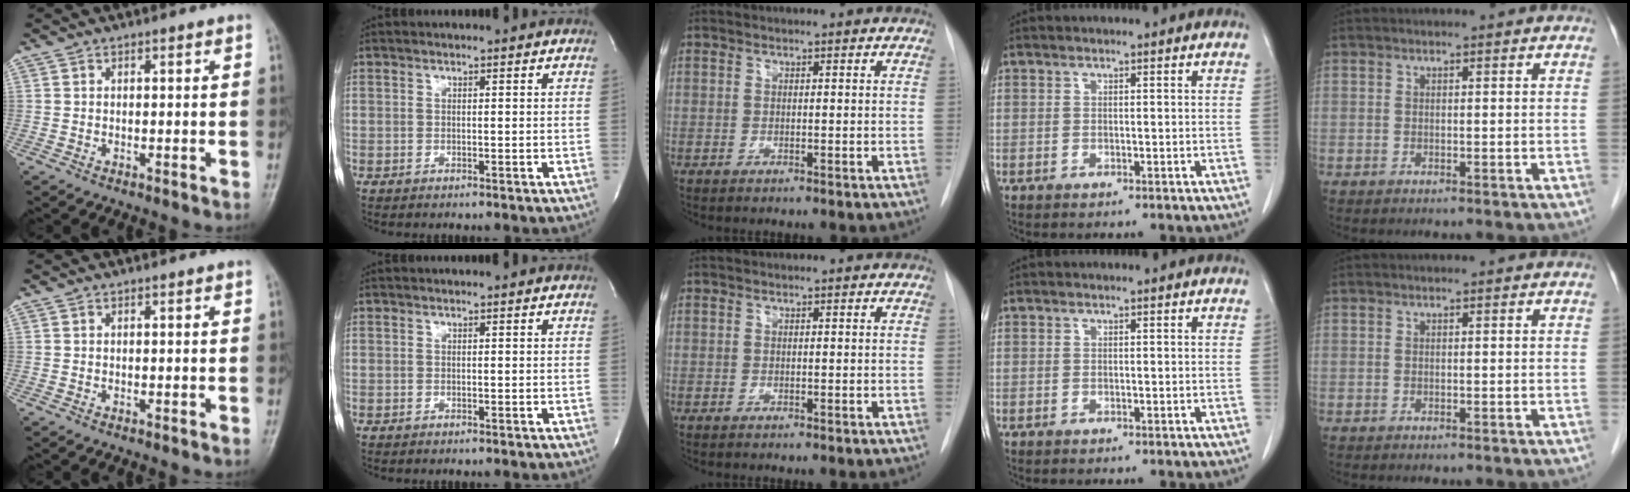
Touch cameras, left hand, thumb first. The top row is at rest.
{}